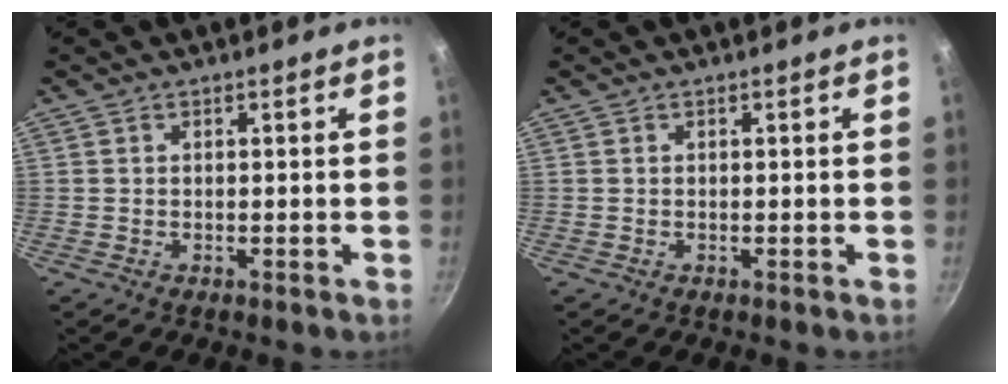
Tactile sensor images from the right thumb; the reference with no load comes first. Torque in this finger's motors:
{"motor_torque": [0.00, 0.00, 0.06, 0.02, 0.00]}